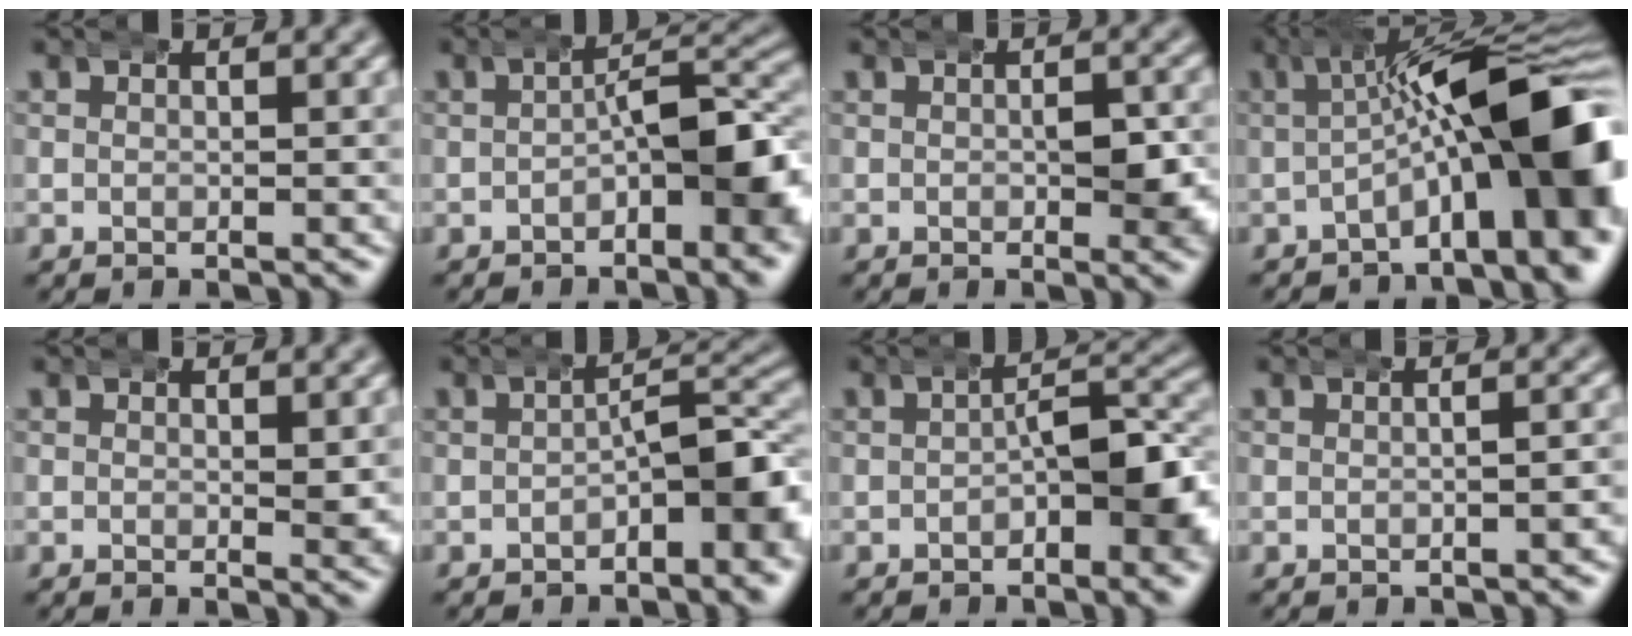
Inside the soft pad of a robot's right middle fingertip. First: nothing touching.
{"total": 5.0, "force": [-1.2, 1.7, 4.5], "torque": [-0.064, 0.000, -0.018]}
{"total": 2.3, "force": [0.1, 0.9, 2.1], "torque": [-0.028, -0.003, -0.002]}
{"total": 11.5, "force": [-1.2, 4.4, 10.6], "torque": [-0.159, -0.003, -0.021]}
{"total": 1.1, "force": [0.7, 0.0, 0.9], "torque": [-0.006, -0.002, 0.007]}
{"total": 4.6, "force": [-1.7, 1.8, 3.9], "torque": [-0.053, -0.001, -0.023]}
{"total": 4.2, "force": [-1.0, 1.5, 3.8], "torque": [-0.056, -0.001, -0.016]}
{"total": 1.1, "force": [-0.9, 0.2, 0.5], "torque": [-0.008, 0.002, -0.013]}